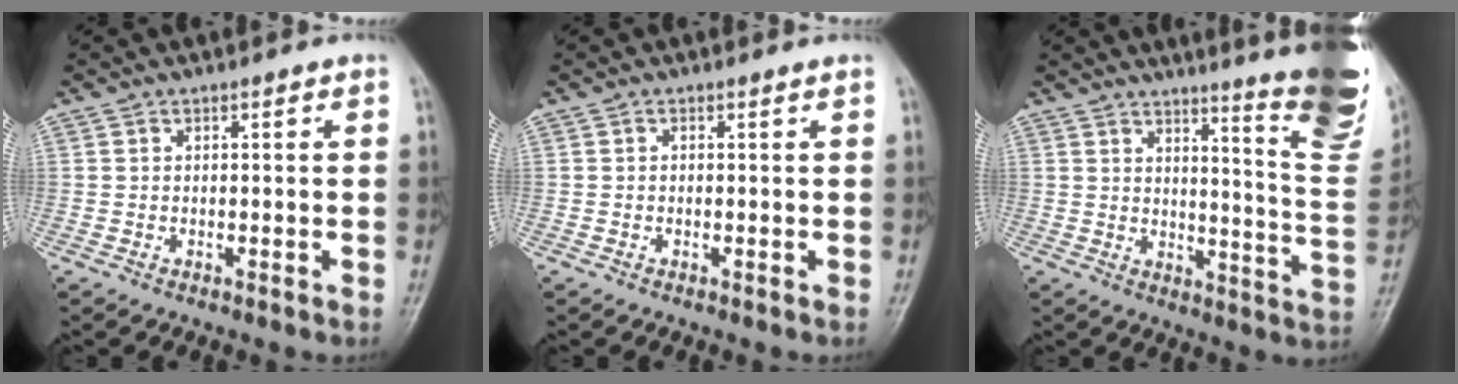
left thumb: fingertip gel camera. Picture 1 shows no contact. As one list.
[{"total": 0.0}, {"total": 20.0, "force": [13.9, 2.3, 14.3], "torque": [-0.157, -0.121, 0.166]}]